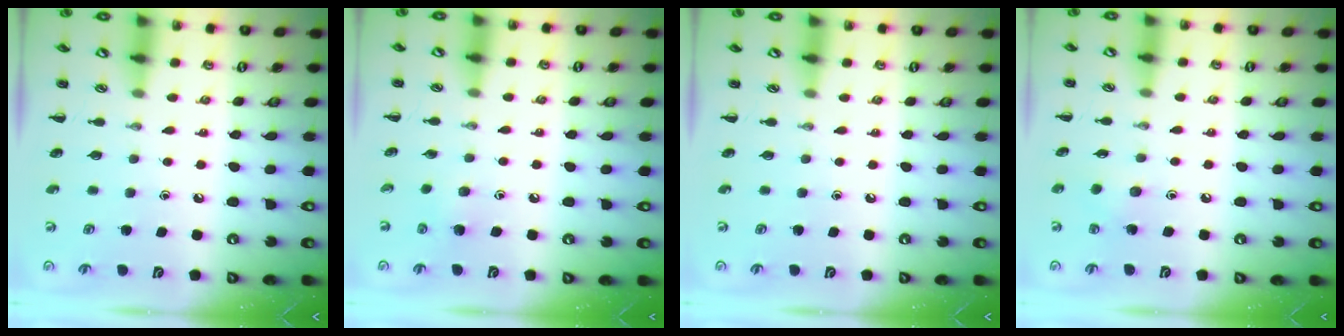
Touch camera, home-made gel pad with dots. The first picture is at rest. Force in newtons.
{"total": 4.1, "press": 3.9, "slide": 1.4}
{"total": 0.0}
{"total": 5.1, "press": 4.8, "slide": 1.6}